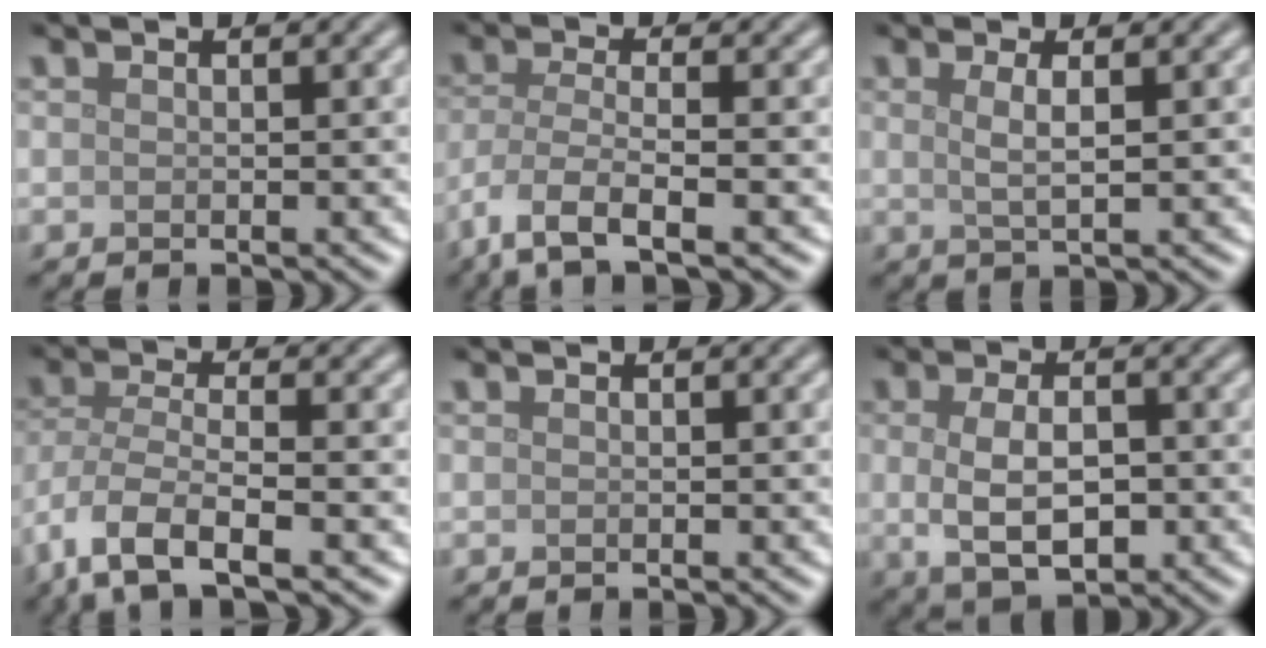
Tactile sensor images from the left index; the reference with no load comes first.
{"total": 5.8, "force": [-3.4, 1.6, 4.5], "torque": [-0.092, -0.010, -0.073]}
{"total": 2.1, "force": [0.6, 0.6, 1.9], "torque": [-0.032, -0.002, 0.008]}
{"total": 6.8, "force": [-3.6, 2.6, 5.1], "torque": [-0.108, -0.010, -0.077]}
{"total": 0.0}
{"total": 5.2, "force": [-0.5, 2.9, 4.4], "torque": [-0.083, -0.008, -0.007]}